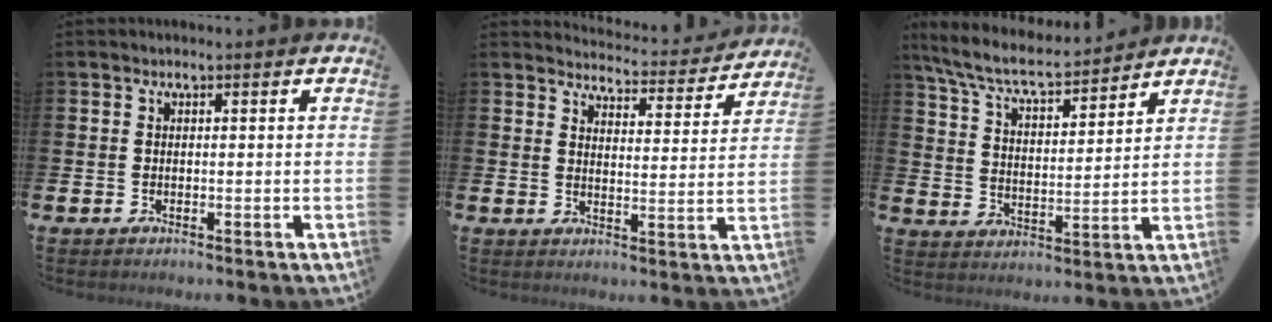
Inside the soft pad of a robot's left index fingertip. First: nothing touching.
{"total": 3.8, "force": [3.8, 0.3, 0.2], "torque": [-0.011, -0.038, 0.060]}
{"total": 7.6, "force": [7.0, 1.3, 2.6], "torque": [-0.084, -0.044, 0.122]}